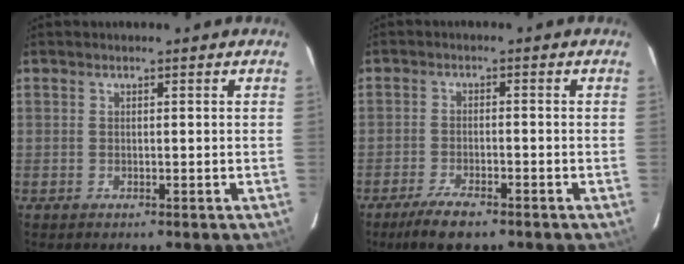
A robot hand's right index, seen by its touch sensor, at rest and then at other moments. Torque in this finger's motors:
{"motor_torque": [0.06, -0.60, 0.00, 0.00]}